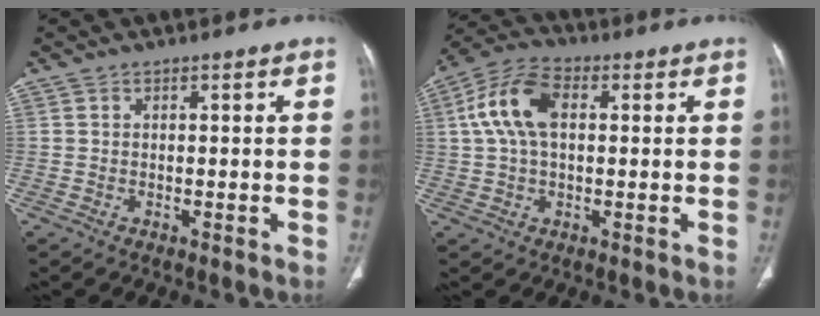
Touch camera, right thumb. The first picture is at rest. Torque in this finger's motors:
{"motor_torque": [0.55, 2.09, 1.15, -0.15, 0.13]}